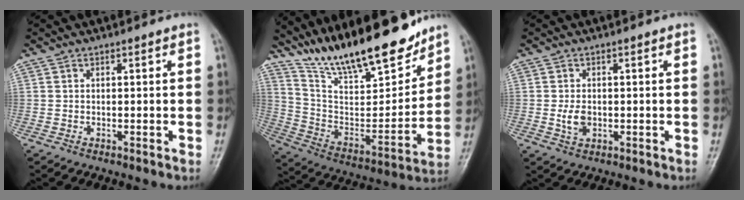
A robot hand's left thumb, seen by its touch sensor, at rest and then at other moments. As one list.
[{"total": 22.9, "force": [18.4, 6.3, 12.2], "torque": [-0.165, -0.088, 0.319]}, {"total": 3.1, "force": [-0.3, 2.1, 2.3], "torque": [-0.041, -0.004, -0.003]}]